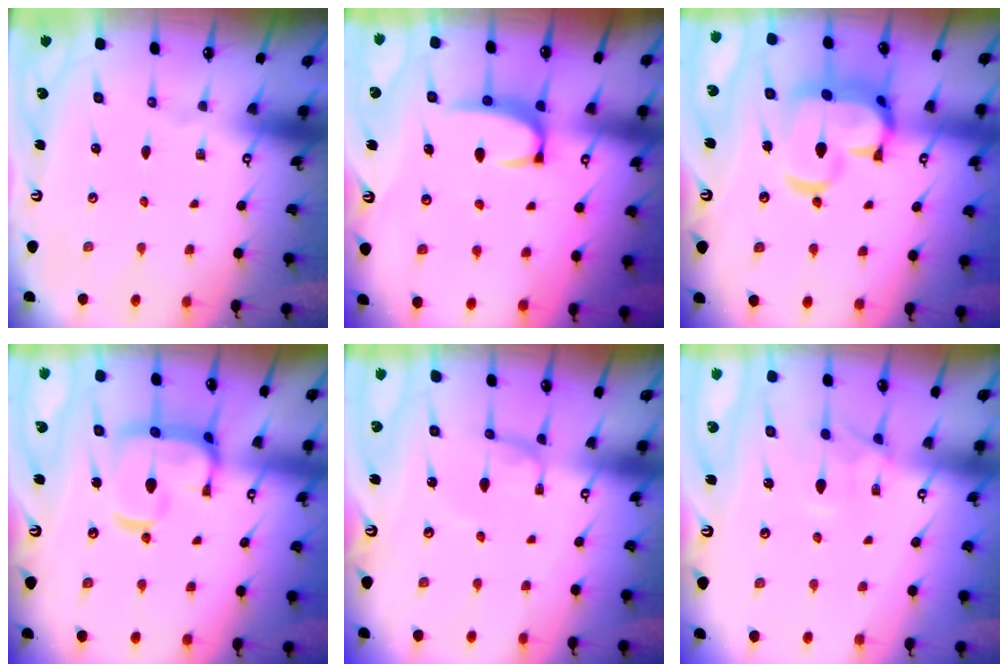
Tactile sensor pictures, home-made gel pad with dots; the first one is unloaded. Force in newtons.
{"total": 2.3, "press": 2.3, "slide": 0.6}
{"total": 12.7, "press": 12.6, "slide": 1.9}
{"total": 13.9, "press": 13.9, "slide": 1.4}
{"total": 0.6, "press": 0.5, "slide": 0.2}
{"total": 1.2, "press": 0.7, "slide": 1.0}